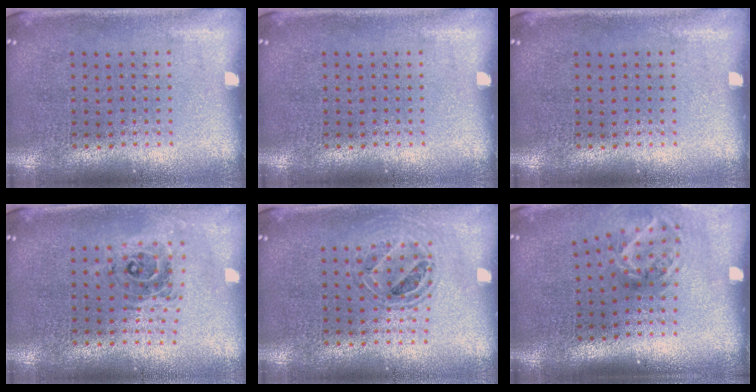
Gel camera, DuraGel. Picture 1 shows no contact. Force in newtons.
{"total": 0.0}
{"total": 0.0}
{"total": 0.7, "press": 0.6, "slide": 0.1}
{"total": 0.8, "press": 0.8, "slide": 0.0}
{"total": 1.9, "press": 1.2, "slide": 1.5}